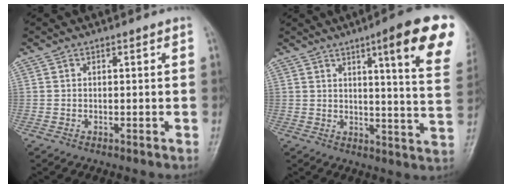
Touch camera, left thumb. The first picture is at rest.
{"total": 17.0, "force": [8.4, 2.2, 14.7], "torque": [-0.163, -0.037, 0.102]}